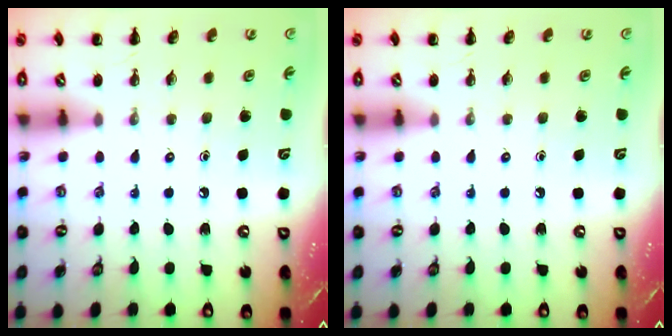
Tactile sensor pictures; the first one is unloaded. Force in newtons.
{"total": 0.0}